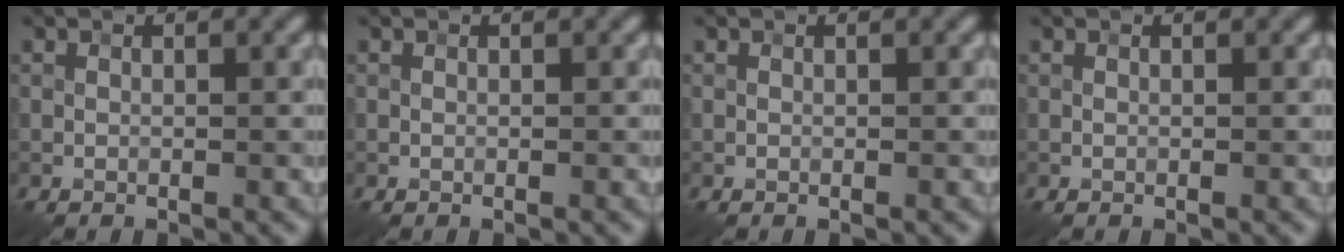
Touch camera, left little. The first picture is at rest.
{"total": 0.0}
{"total": 0.0}
{"total": 0.0}